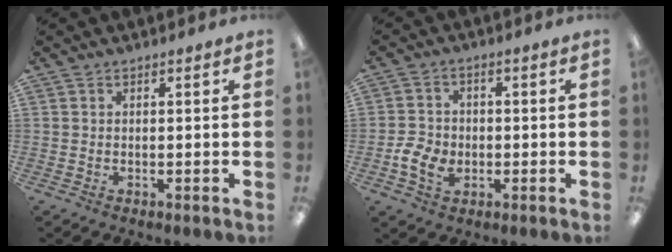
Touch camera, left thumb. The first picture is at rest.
{"total": 6.0, "force": [-1.8, 4.8, 3.2], "torque": [-0.065, 0.013, -0.030]}